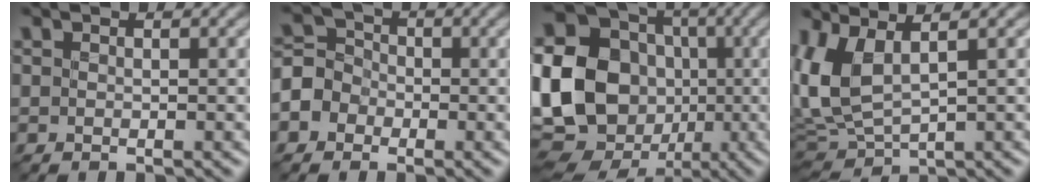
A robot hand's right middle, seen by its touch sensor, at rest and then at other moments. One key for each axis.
{"total": 4.1, "fx": -2.0, "fy": 3.5, "fz": 0.4, "tx": 0.020, "ty": 0.012, "tz": -0.060}
{"total": 22.5, "fx": -3.7, "fy": 19.9, "fz": 9.8, "tx": -0.214, "ty": 0.001, "tz": -0.117}
{"total": 5.8, "fx": 1.3, "fy": 2.6, "fz": 5.1, "tx": -0.125, "ty": 0.003, "tz": 0.023}